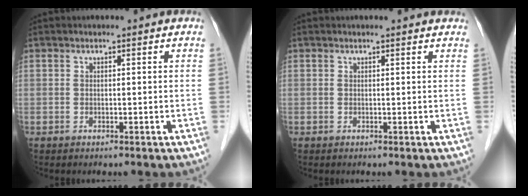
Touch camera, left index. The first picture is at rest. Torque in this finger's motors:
{"motor_torque": [0.16, -0.12, -0.03, -0.01]}